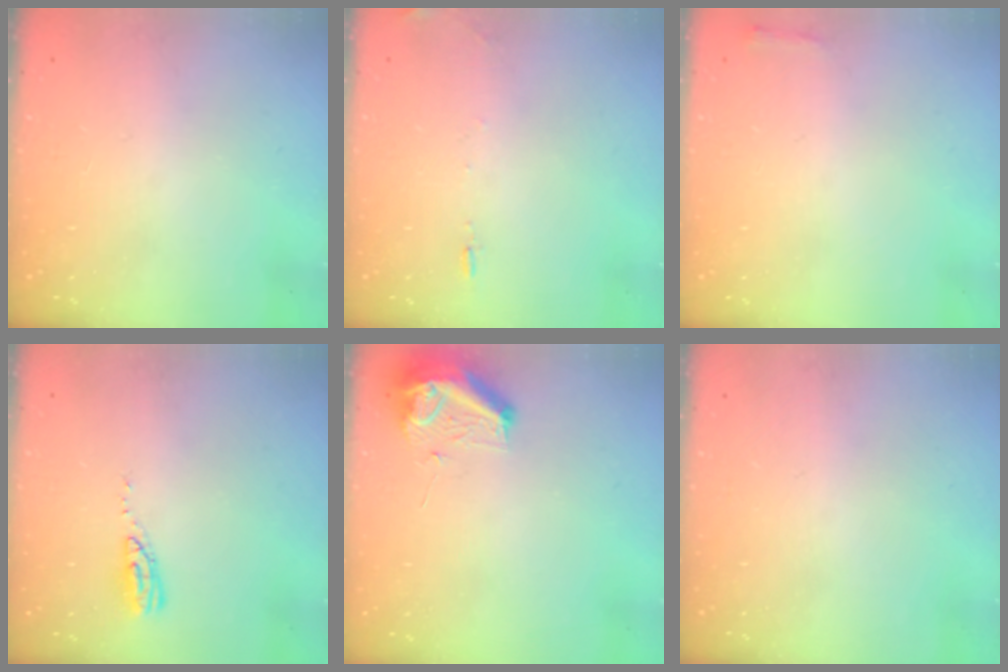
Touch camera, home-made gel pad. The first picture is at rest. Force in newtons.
{"total": 5.6, "press": 5.3, "slide": 1.8}
{"total": 2.3, "press": 2.3, "slide": 0.5}
{"total": 6.5, "press": 6.5, "slide": 0.5}
{"total": 8.7, "press": 8.6, "slide": 1.0}
{"total": 0.0}